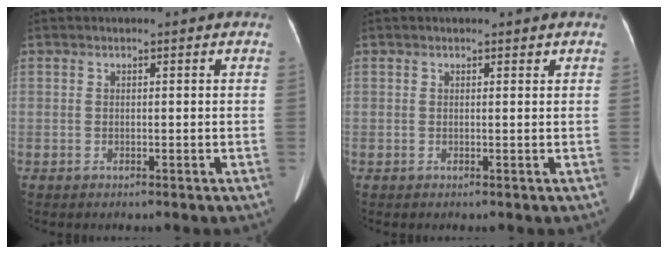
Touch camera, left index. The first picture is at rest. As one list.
[{"total": 1.1, "force": [1.0, 0.2, 0.4], "torque": [-0.004, -0.003, 0.012]}]